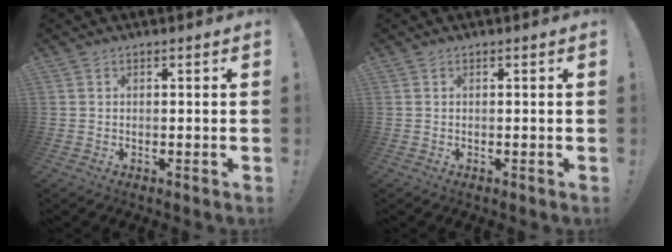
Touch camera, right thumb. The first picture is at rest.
{"total": 0.0}